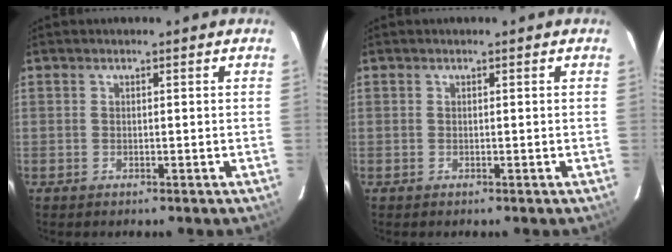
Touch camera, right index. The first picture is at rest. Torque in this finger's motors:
{"motor_torque": [0.00, 0.00, 0.01, 0.01]}